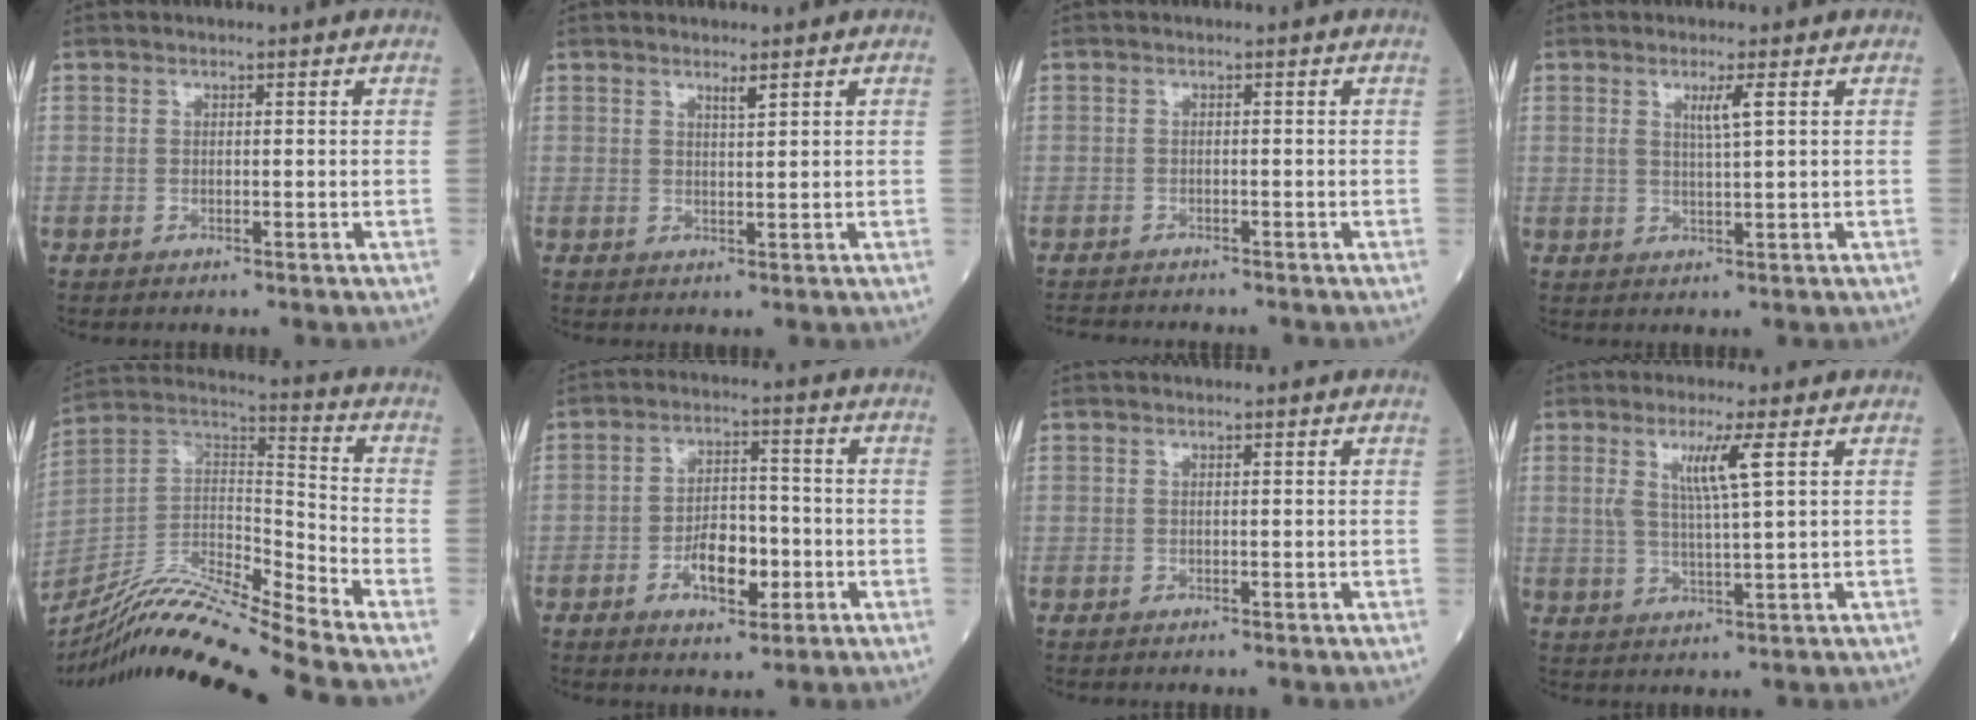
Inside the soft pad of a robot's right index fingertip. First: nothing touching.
{"total": 1.3, "force": [0.9, -0.1, 0.8], "torque": [-0.015, -0.006, 0.017]}
{"total": 3.9, "force": [-3.7, 0.9, 0.9], "torque": [-0.009, -0.009, -0.059]}
{"total": 2.9, "force": [1.2, -0.3, 2.6], "torque": [-0.051, -0.005, 0.020]}
{"total": 18.1, "force": [-16.1, -2.1, 7.9], "torque": [-0.150, 0.012, -0.296]}
{"total": 7.2, "force": [-2.4, 3.3, 5.9], "torque": [-0.104, 0.007, -0.039]}
{"total": 0.0}
{"total": 5.9, "force": [2.2, -0.4, 5.4], "torque": [-0.106, -0.003, 0.042]}